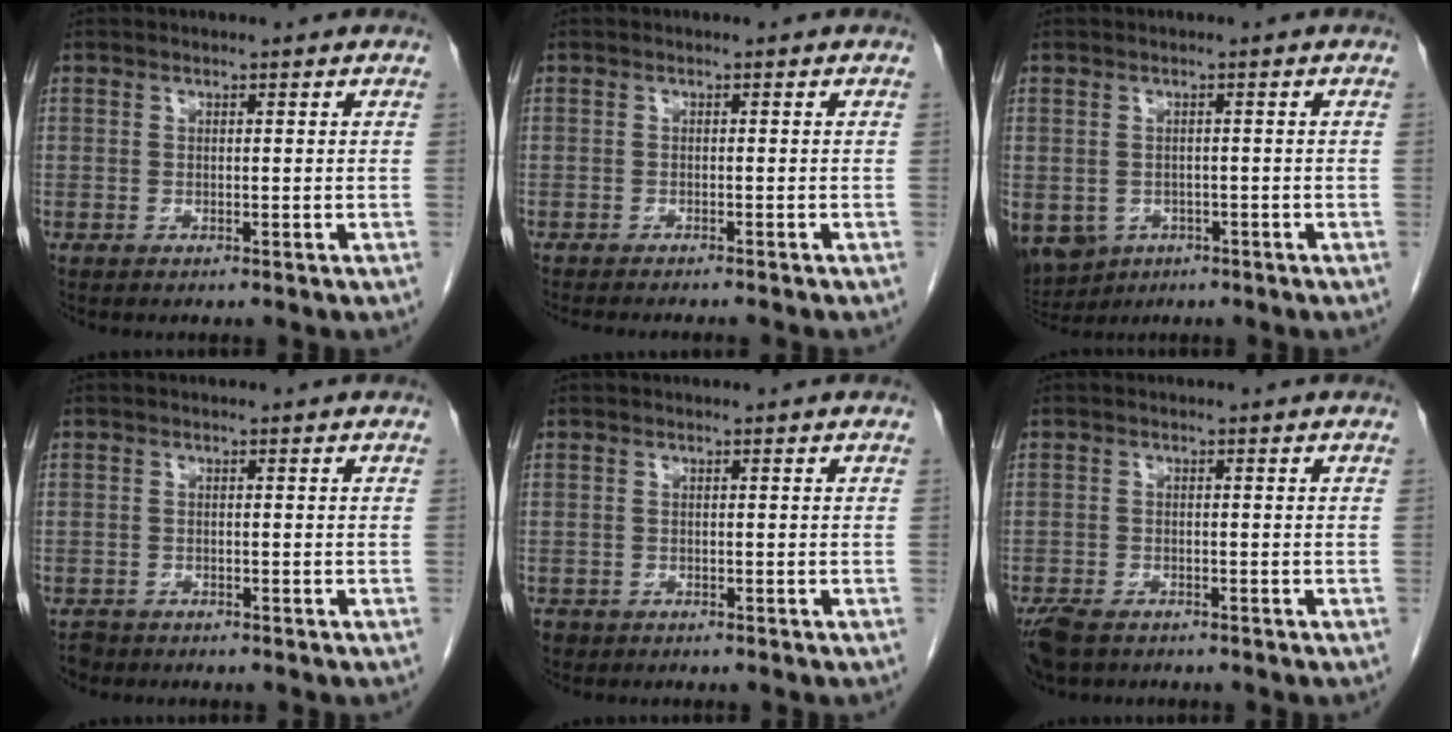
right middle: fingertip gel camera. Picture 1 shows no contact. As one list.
[{"total": 7.3, "force": [-6.5, 0.5, 3.3], "torque": [-0.027, -0.015, -0.087]}, {"total": 12.3, "force": [-6.1, 9.5, 5.0], "torque": [-0.142, -0.013, -0.080]}, {"total": 1.9, "force": [-1.6, 1.0, 0.0], "torque": [-0.007, 0.000, -0.027]}, {"total": 1.3, "force": [-1.0, 0.9, 0.1], "torque": [-0.010, 0.001, -0.016]}, {"total": 5.4, "force": [-4.1, 2.5, 2.5], "torque": [-0.048, -0.009, -0.067]}]